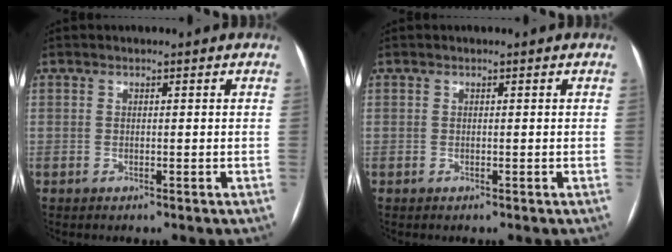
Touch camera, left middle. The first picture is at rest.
{"total": 0.0}